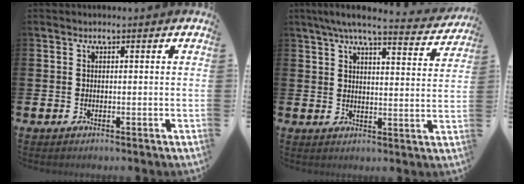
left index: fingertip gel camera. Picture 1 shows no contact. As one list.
[{"total": 6.4, "force": [5.8, 0.6, 2.7], "torque": [-0.060, -0.033, 0.098]}]